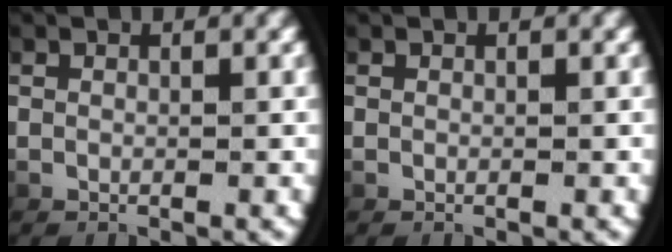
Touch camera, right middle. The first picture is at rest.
{"total": 0.0}